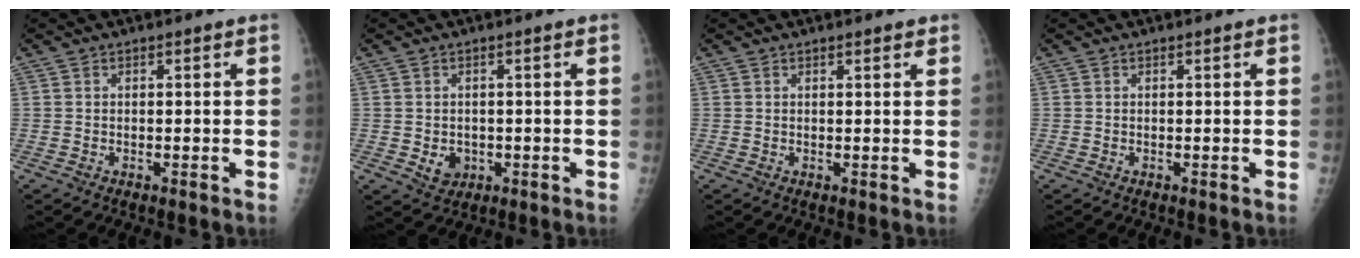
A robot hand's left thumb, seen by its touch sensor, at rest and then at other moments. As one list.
[{"total": 3.2, "force": [-0.5, 2.7, 1.6], "torque": [-0.011, -0.001, 0.003]}, {"total": 1.4, "force": [1.1, 0.3, 0.8], "torque": [-0.008, -0.002, 0.013]}, {"total": 0.0}]